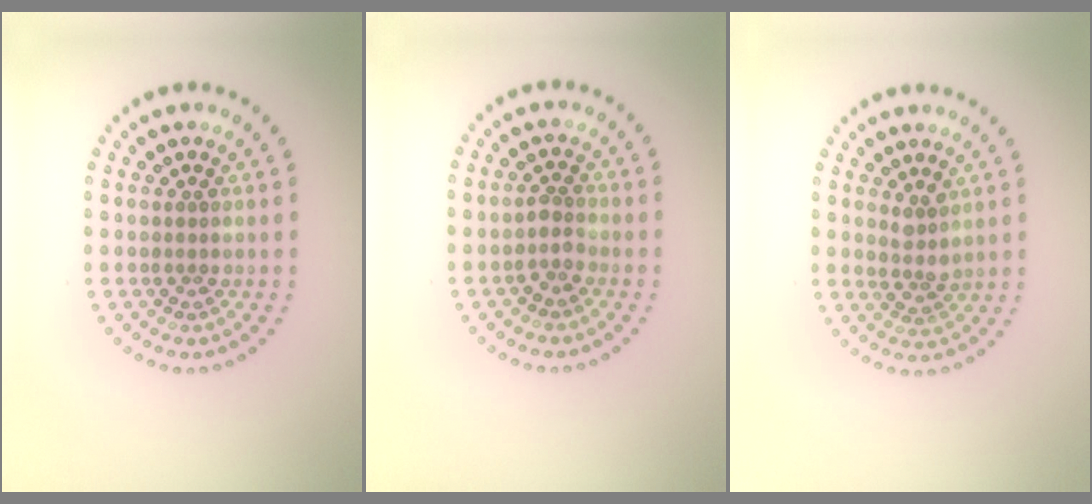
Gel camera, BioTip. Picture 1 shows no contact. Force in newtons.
{"total": 1.5, "press": 1.3, "slide": 0.8}
{"total": 1.8, "press": 1.4, "slide": 1.2}